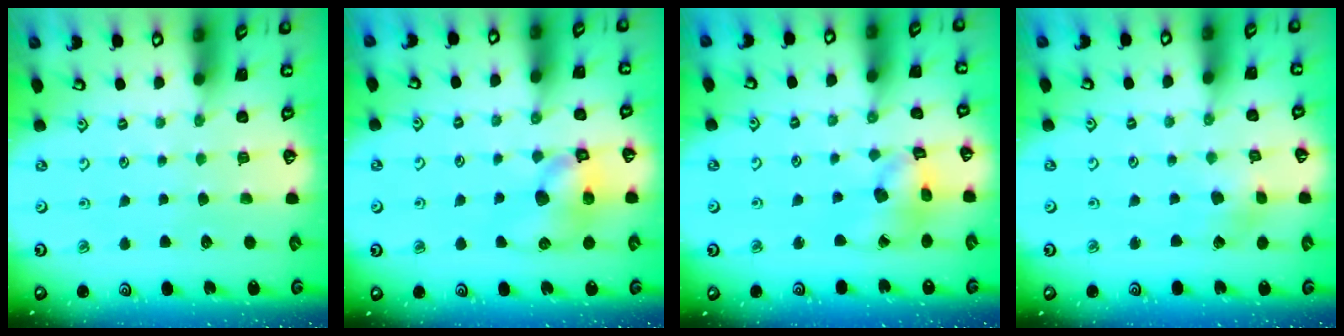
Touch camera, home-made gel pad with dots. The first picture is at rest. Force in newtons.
{"total": 10.2, "press": 10.1, "slide": 1.6}
{"total": 12.0, "press": 11.9, "slide": 1.5}
{"total": 2.8, "press": 2.8, "slide": 0.1}